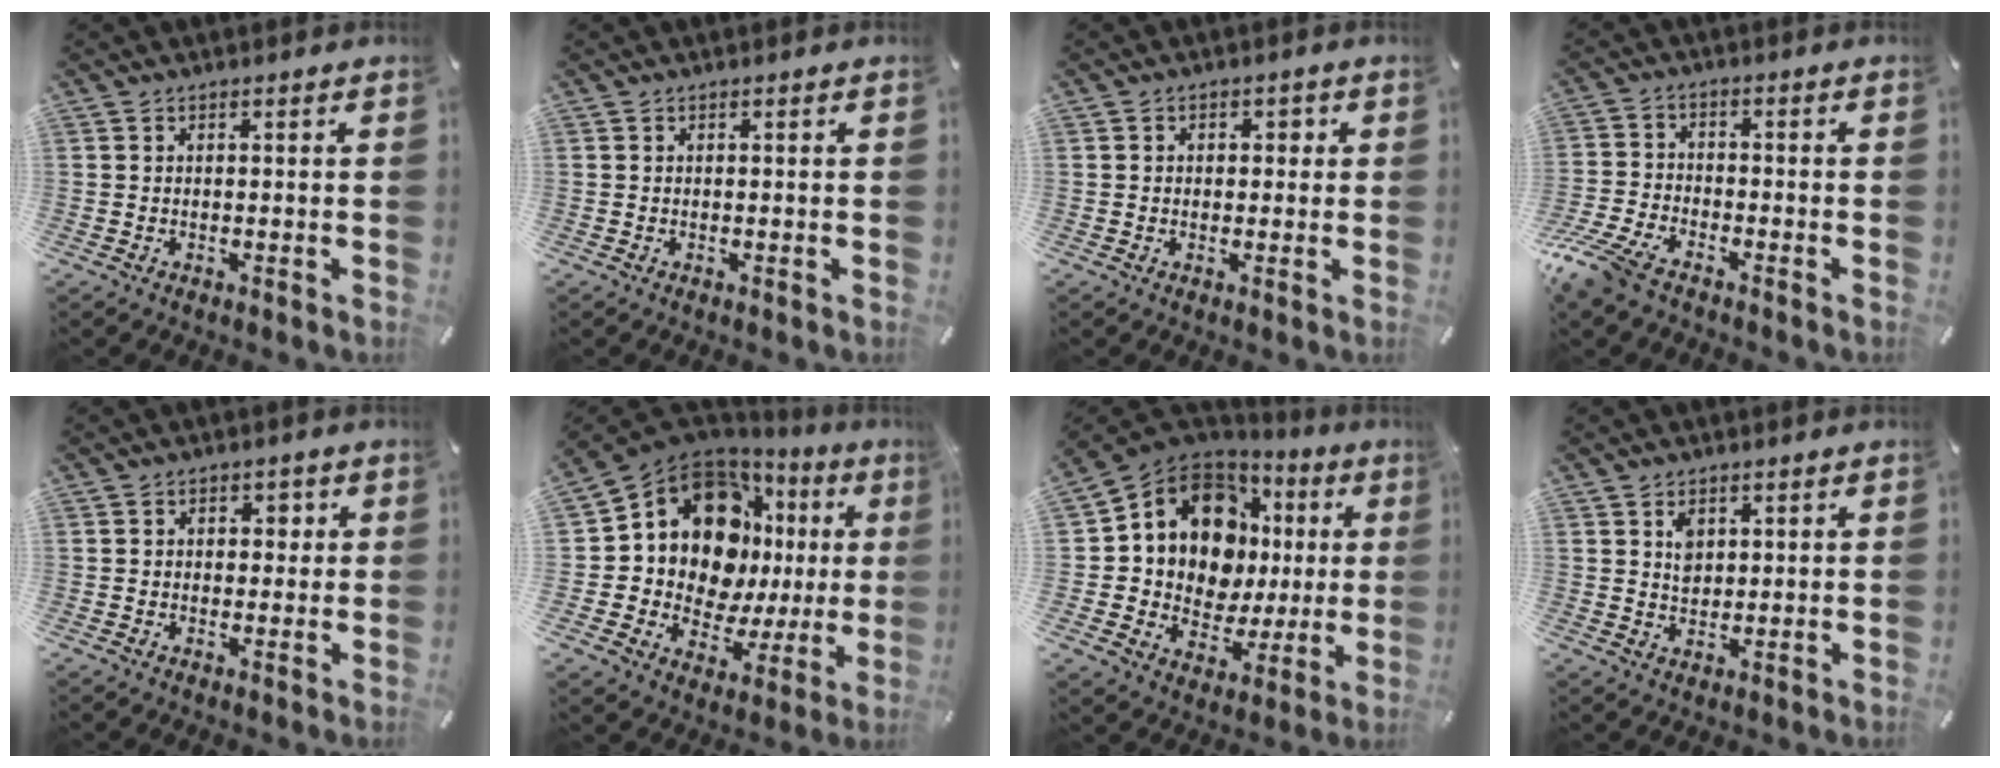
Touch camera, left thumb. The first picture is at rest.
{"total": 0.0}
{"total": 2.0, "force": [-0.3, 1.7, 1.1], "torque": [-0.014, 0.007, -0.012]}
{"total": 7.9, "force": [-6.2, 2.9, 3.9], "torque": [-0.104, 0.013, -0.125]}
{"total": 2.6, "force": [0.2, 2.2, 1.4], "torque": [-0.015, 0.003, -0.006]}
{"total": 17.8, "force": [6.3, 12.5, 11.0], "torque": [-0.193, -0.065, 0.108]}
{"total": 15.0, "force": [5.0, 11.7, 7.9], "torque": [-0.135, -0.050, 0.093]}
{"total": 3.6, "force": [1.4, 2.9, 1.5], "torque": [-0.020, -0.003, 0.024]}